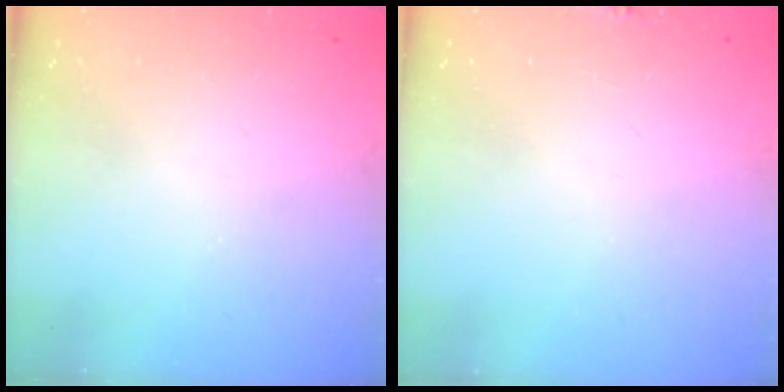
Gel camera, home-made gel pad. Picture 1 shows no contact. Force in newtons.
{"total": 3.7, "press": 3.7, "slide": 0.4}